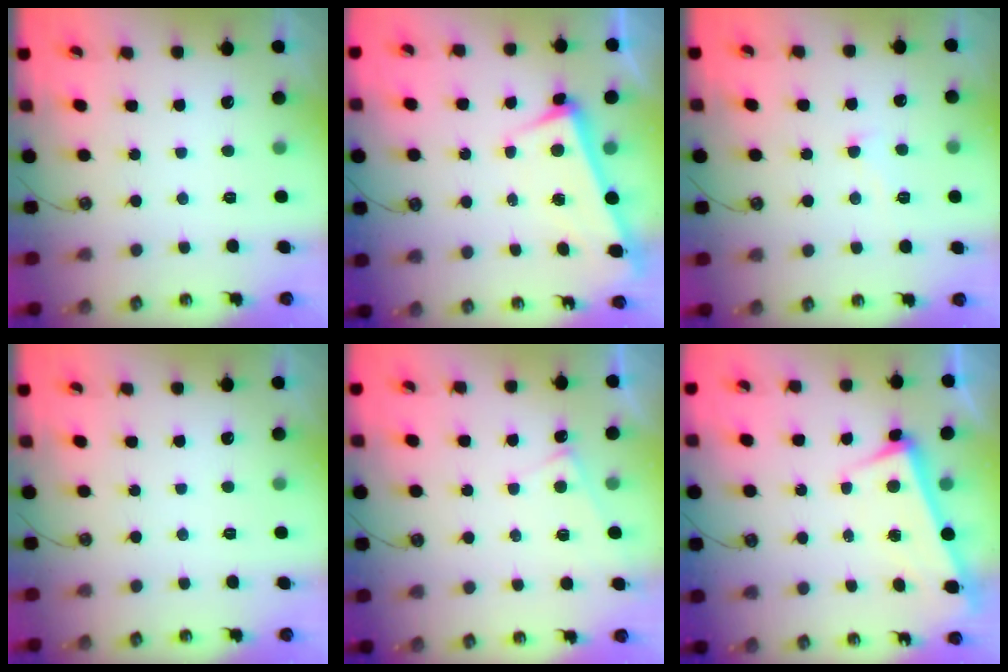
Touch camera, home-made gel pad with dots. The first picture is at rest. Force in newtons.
{"total": 3.3, "press": 3.1, "slide": 1.1}
{"total": 2.3, "press": 2.2, "slide": 0.5}
{"total": 0.0}
{"total": 5.5, "press": 5.5, "slide": 0.2}
{"total": 3.3, "press": 3.1, "slide": 1.1}